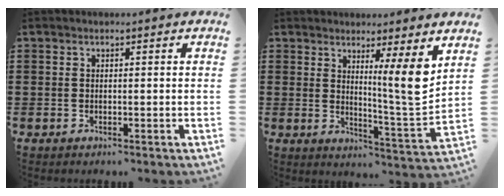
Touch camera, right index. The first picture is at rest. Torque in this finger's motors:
{"motor_torque": [0.36, 0.48, 0.59, 0.04]}